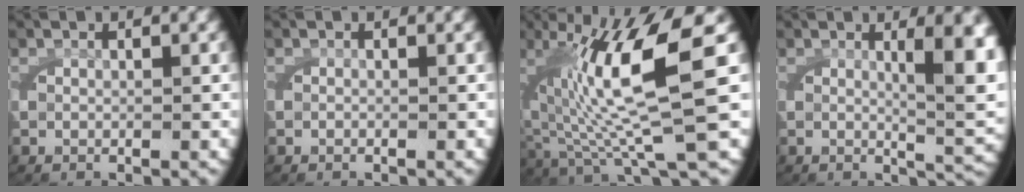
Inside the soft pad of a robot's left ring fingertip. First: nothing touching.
{"total": 0.0}
{"total": 12.0, "force": [1.1, 4.4, 11.1], "torque": [-0.194, -0.003, 0.026]}
{"total": 5.9, "force": [1.1, 1.4, 5.6], "torque": [-0.072, -0.008, 0.023]}